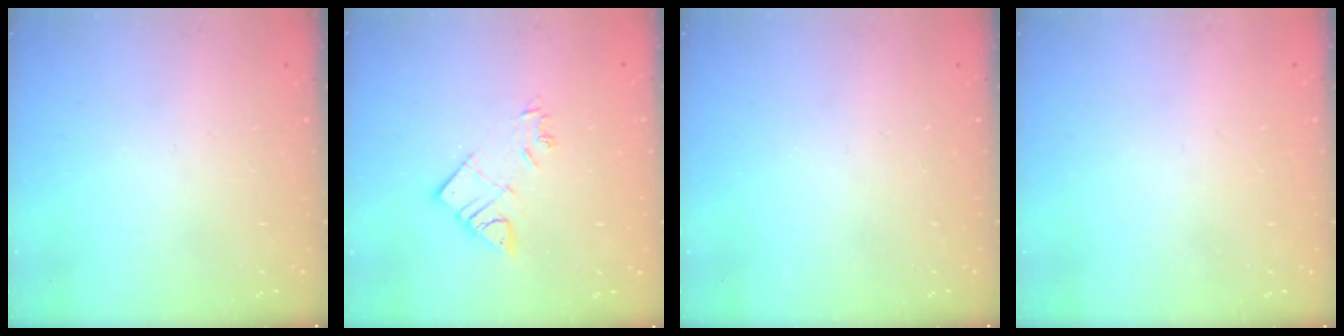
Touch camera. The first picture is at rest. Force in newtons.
{"total": 8.5, "press": 8.4, "slide": 0.6}
{"total": 0.0}
{"total": 0.8, "press": 0.8, "slide": 0.1}